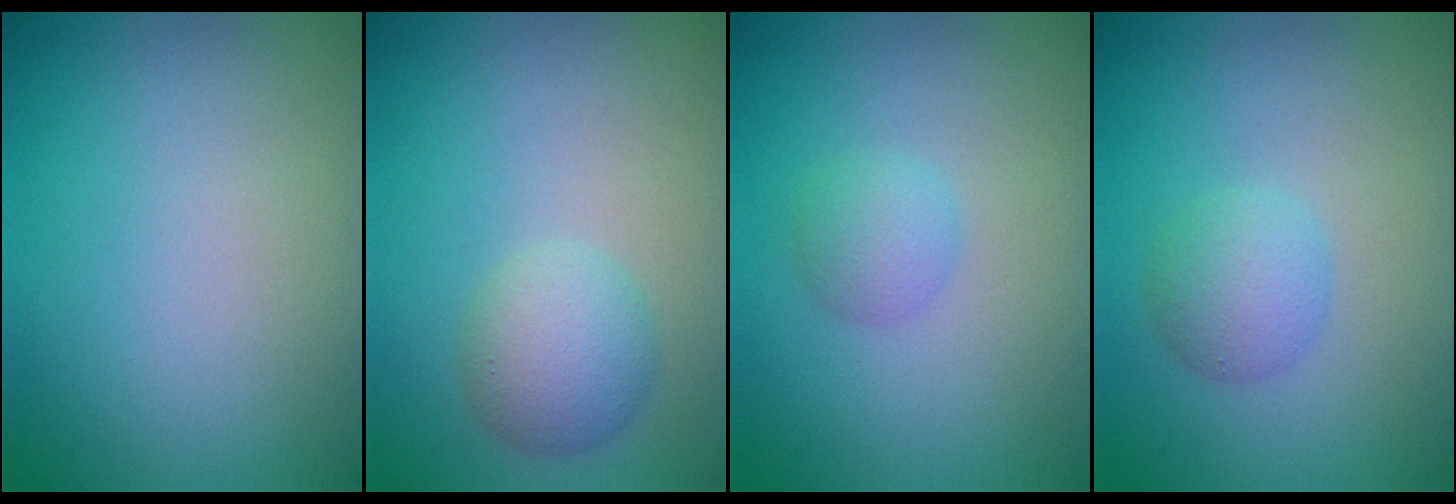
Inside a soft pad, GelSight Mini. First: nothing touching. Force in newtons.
{"total": 3.2, "press": 3.2, "slide": 0.3}
{"total": 1.9, "press": 1.9, "slide": 0.1}
{"total": 2.6, "press": 2.6, "slide": 0.1}